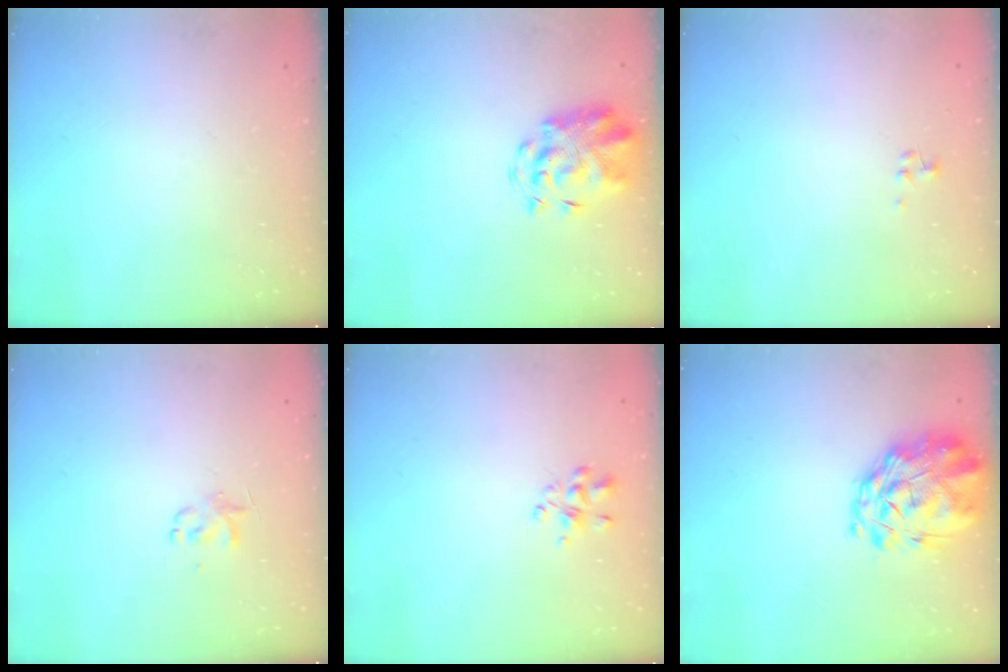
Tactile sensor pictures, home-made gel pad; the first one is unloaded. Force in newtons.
{"total": 3.7, "press": 3.5, "slide": 1.4}
{"total": 0.9, "press": 0.8, "slide": 0.4}
{"total": 2.6, "press": 2.6, "slide": 0.5}
{"total": 3.9, "press": 3.7, "slide": 1.2}
{"total": 3.2, "press": 2.7, "slide": 1.8}